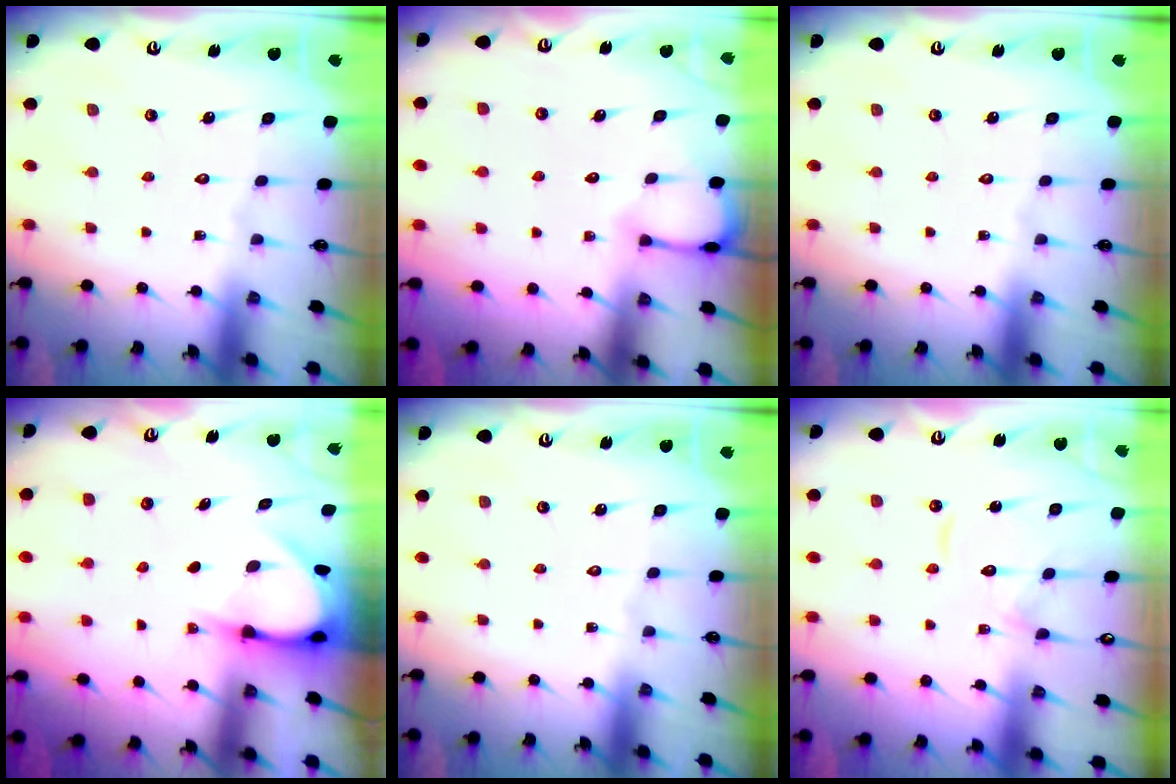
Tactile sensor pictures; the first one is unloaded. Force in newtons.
{"total": 3.0, "press": 3.0, "slide": 0.3}
{"total": 0.0}
{"total": 5.4, "press": 5.4, "slide": 0.5}
{"total": 0.0}
{"total": 9.9, "press": 9.9, "slide": 0.2}